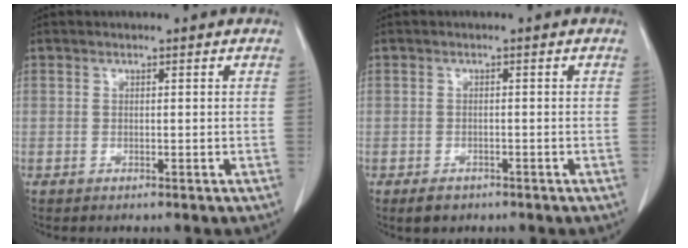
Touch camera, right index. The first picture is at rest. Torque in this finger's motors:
{"motor_torque": [-0.13, -0.10, -0.06, -0.03]}